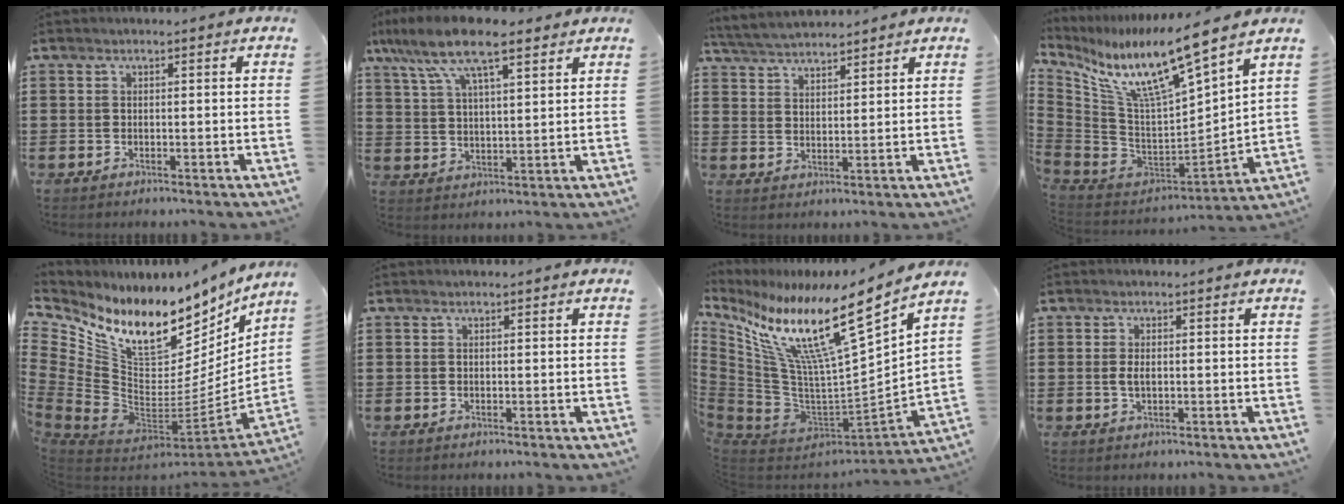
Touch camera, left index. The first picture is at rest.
{"total": 10.6, "force": [7.2, 3.0, 7.1], "torque": [-0.156, -0.007, 0.130]}
{"total": 4.2, "force": [4.1, 0.4, 0.6], "torque": [-0.028, -0.012, 0.075]}
{"total": 12.5, "force": [8.4, 1.4, 9.1], "torque": [-0.194, -0.064, 0.137]}
{"total": 11.4, "force": [8.0, 5.7, 5.8], "torque": [-0.130, -0.076, 0.140]}
{"total": 0.0}
{"total": 15.5, "force": [9.3, 2.3, 12.1], "torque": [-0.242, -0.069, 0.146]}
{"total": 1.7, "force": [0.0, 0.7, 1.6], "torque": [-0.039, -0.001, -0.003]}